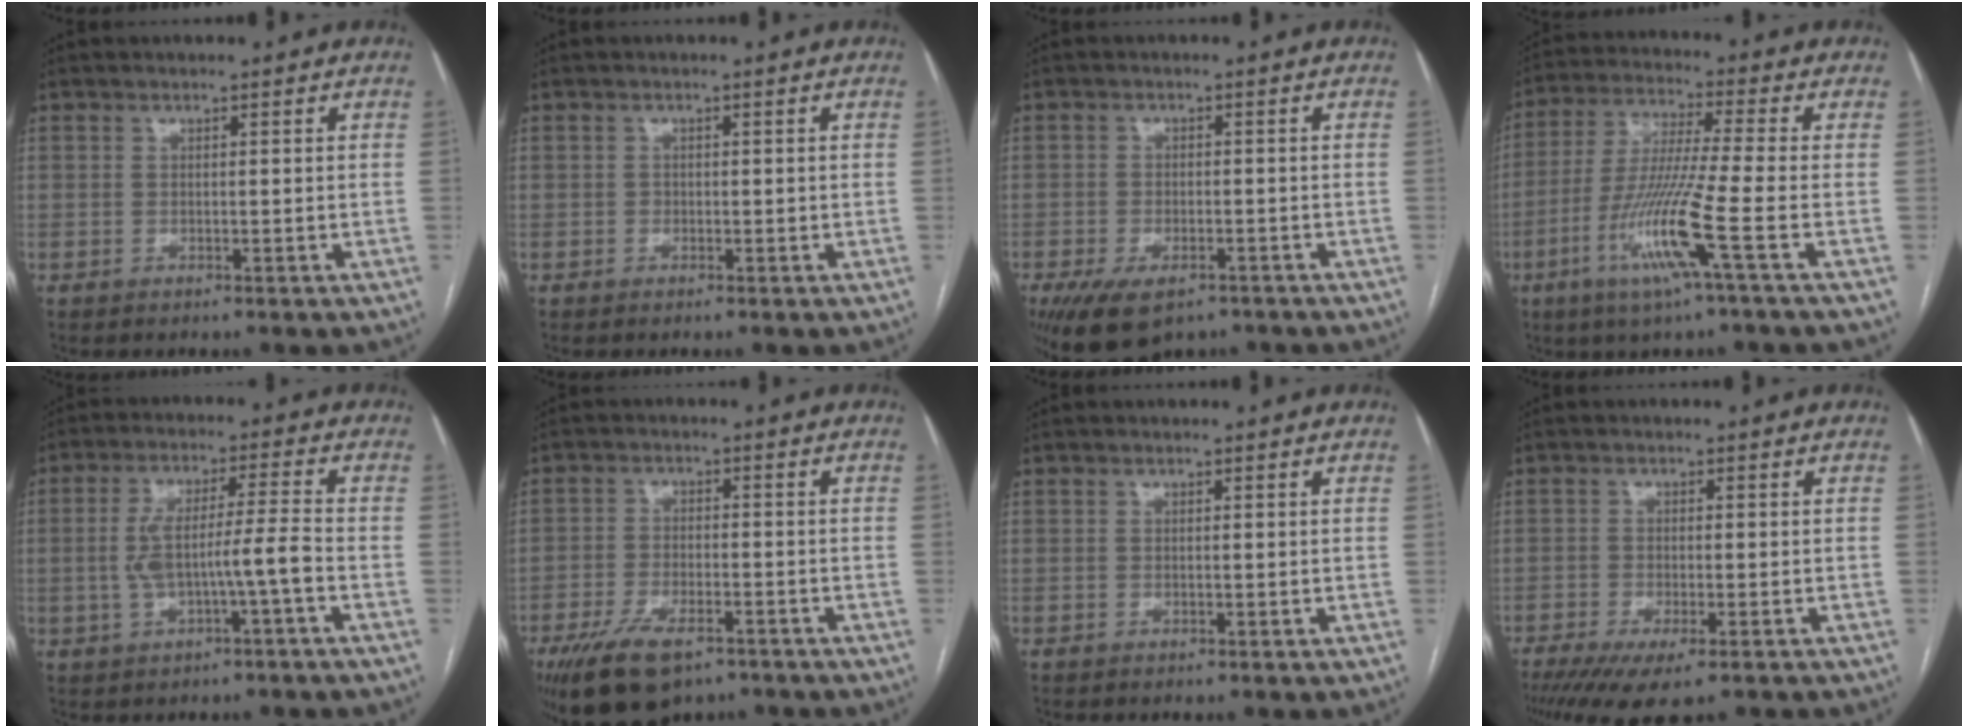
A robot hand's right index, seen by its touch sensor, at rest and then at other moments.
{"total": 0.6, "force": [-0.1, 0.6, 0.2], "torque": [0.001, 0.003, -0.002]}
{"total": 8.1, "force": [-5.4, 4.0, 4.5], "torque": [-0.077, -0.005, -0.082]}
{"total": 12.5, "force": [-4.9, -1.5, 11.4], "torque": [-0.230, -0.021, -0.100]}
{"total": 8.1, "force": [-1.9, 0.5, 7.8], "torque": [-0.152, 0.020, -0.030]}
{"total": 10.5, "force": [-7.1, 4.3, 6.5], "torque": [-0.121, -0.011, -0.118]}
{"total": 0.0}
{"total": 9.4, "force": [-6.7, 2.4, 6.2], "torque": [-0.094, -0.020, -0.103]}